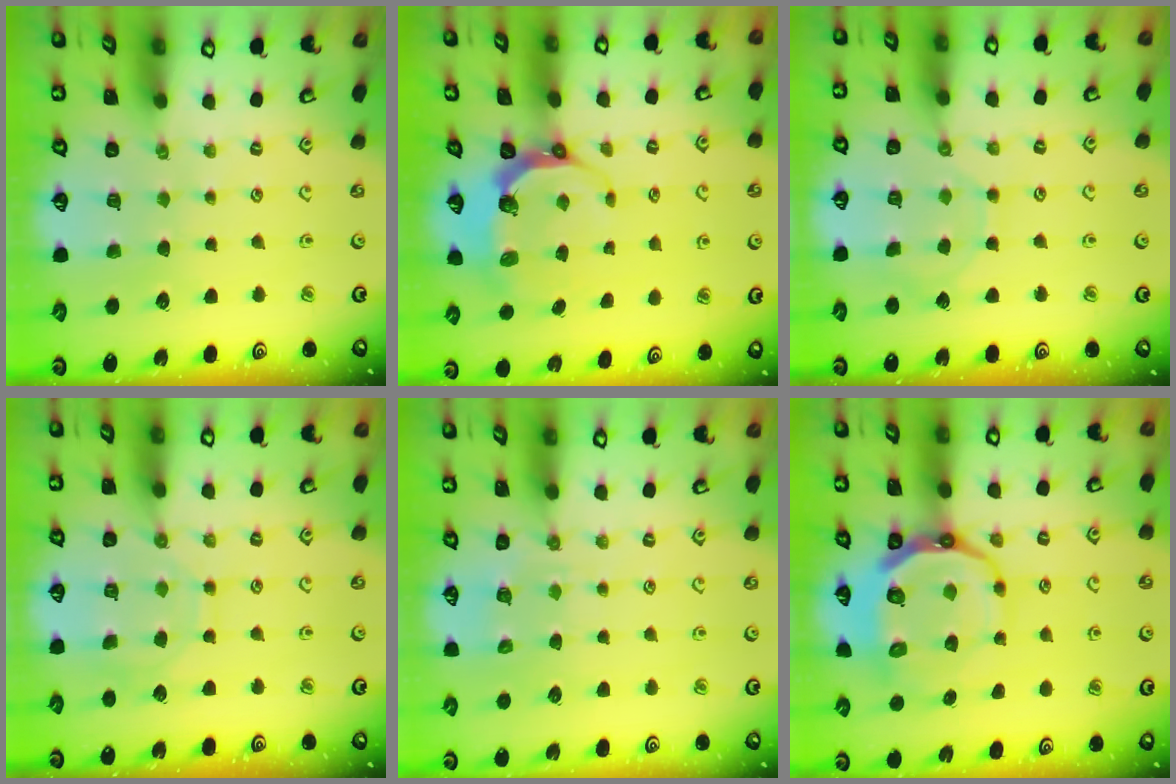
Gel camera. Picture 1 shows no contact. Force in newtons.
{"total": 7.2, "press": 5.9, "slide": 4.1}
{"total": 7.0, "press": 7.0, "slide": 0.8}
{"total": 9.4, "press": 9.4, "slide": 0.7}
{"total": 6.1, "press": 6.0, "slide": 0.9}
{"total": 14.6, "press": 14.2, "slide": 3.3}